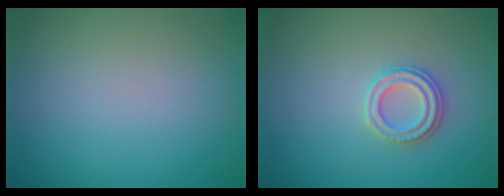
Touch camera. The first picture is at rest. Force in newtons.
{"total": 2.4, "press": 2.3, "slide": 0.6}